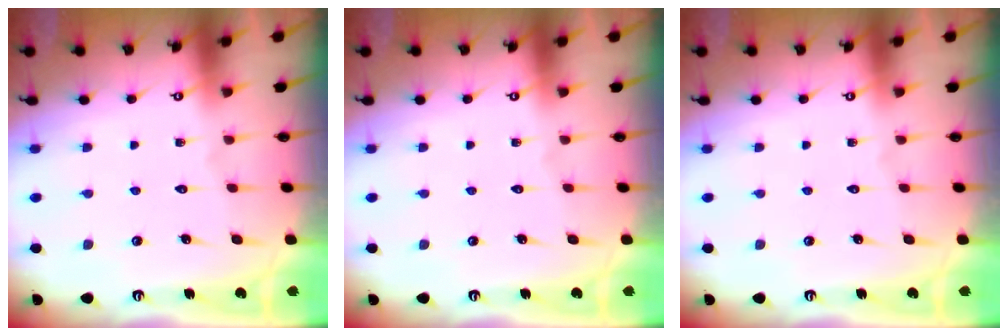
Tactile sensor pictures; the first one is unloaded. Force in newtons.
{"total": 0.0}
{"total": 0.0}